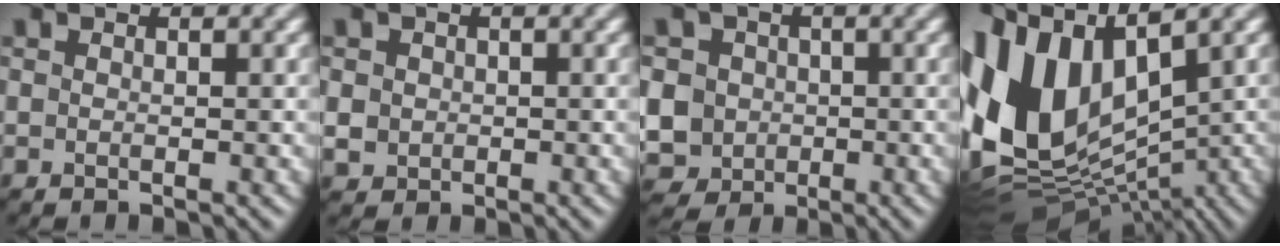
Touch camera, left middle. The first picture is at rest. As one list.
[{"total": 1.1, "force": [-0.1, 1.1, -0.1], "torque": [-0.002, -0.004, 0.007]}, {"total": 6.1, "force": [-0.3, 5.8, 2.0], "torque": [-0.058, 0.022, -0.016]}, {"total": 13.6, "force": [1.5, 8.6, 10.5], "torque": [-0.223, 0.008, 0.028]}]